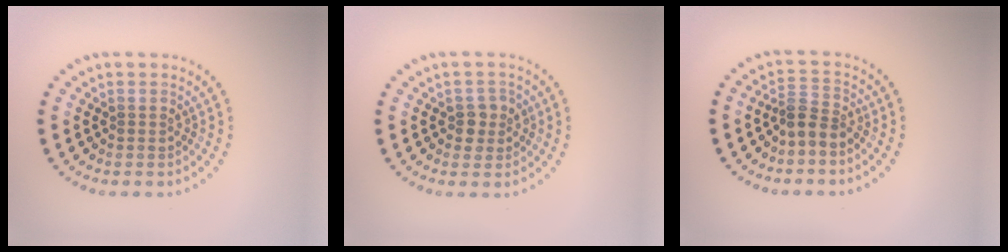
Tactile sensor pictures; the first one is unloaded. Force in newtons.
{"total": 1.9, "press": 1.9, "slide": 0.4}
{"total": 2.4, "press": 1.8, "slide": 1.6}